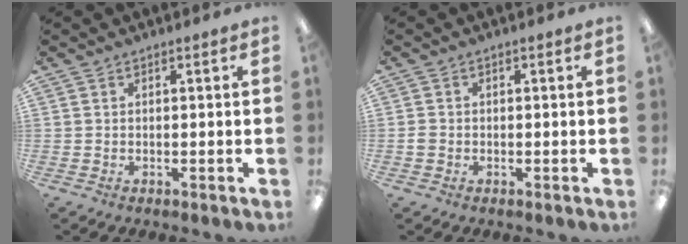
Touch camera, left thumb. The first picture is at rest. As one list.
[{"total": 1.1, "force": [-0.3, 1.0, 0.4], "torque": [-0.008, 0.004, -0.008]}]